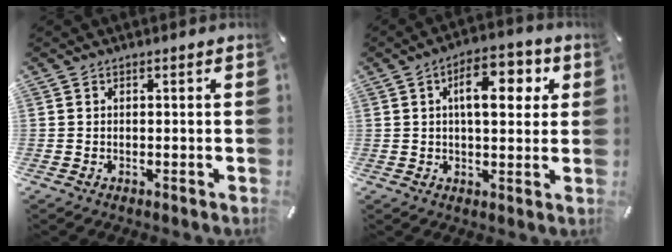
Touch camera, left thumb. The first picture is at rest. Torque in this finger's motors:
{"motor_torque": [1.82, 2.00, 0.99, -1.06, 0.41]}